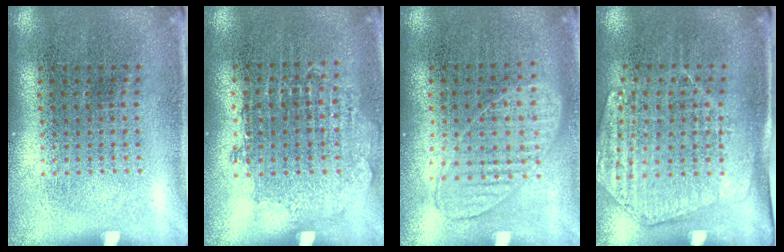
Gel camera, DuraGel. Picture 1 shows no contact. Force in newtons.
{"total": 0.8, "press": 0.8, "slide": 0.2}
{"total": 0.8, "press": 0.8, "slide": 0.3}
{"total": 1.6, "press": 1.5, "slide": 0.6}